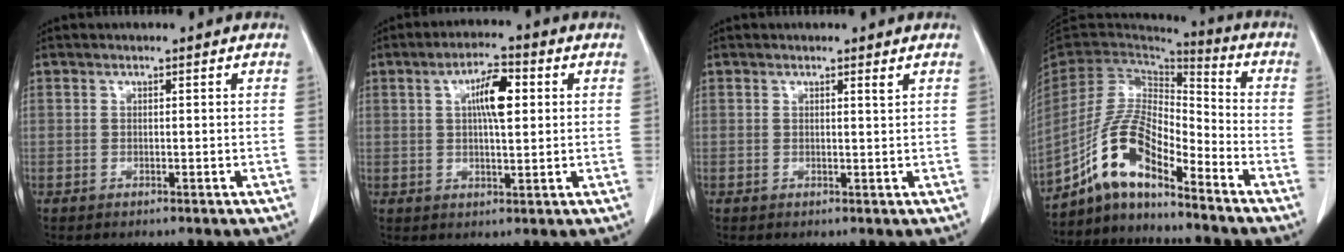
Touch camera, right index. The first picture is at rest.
{"total": 6.5, "force": [1.6, 1.7, 6.0], "torque": [-0.106, 0.010, 0.027]}
{"total": 0.6, "force": [0.4, -0.1, 0.4], "torque": [-0.016, -0.006, 0.008]}
{"total": 11.8, "force": [-8.2, 3.1, 7.9], "torque": [-0.171, 0.021, -0.155]}